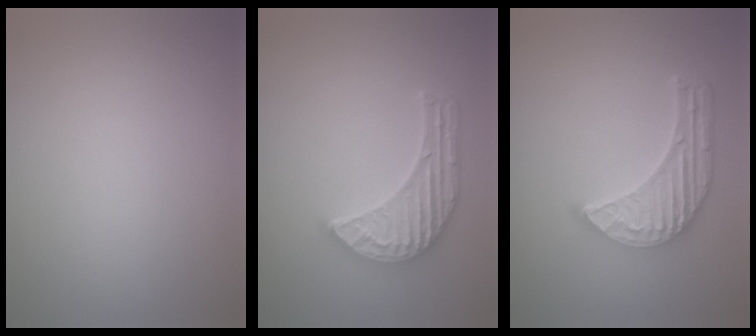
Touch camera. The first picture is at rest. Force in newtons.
{"total": 5.0, "press": 4.3, "slide": 2.7}
{"total": 5.7, "press": 4.4, "slide": 3.6}